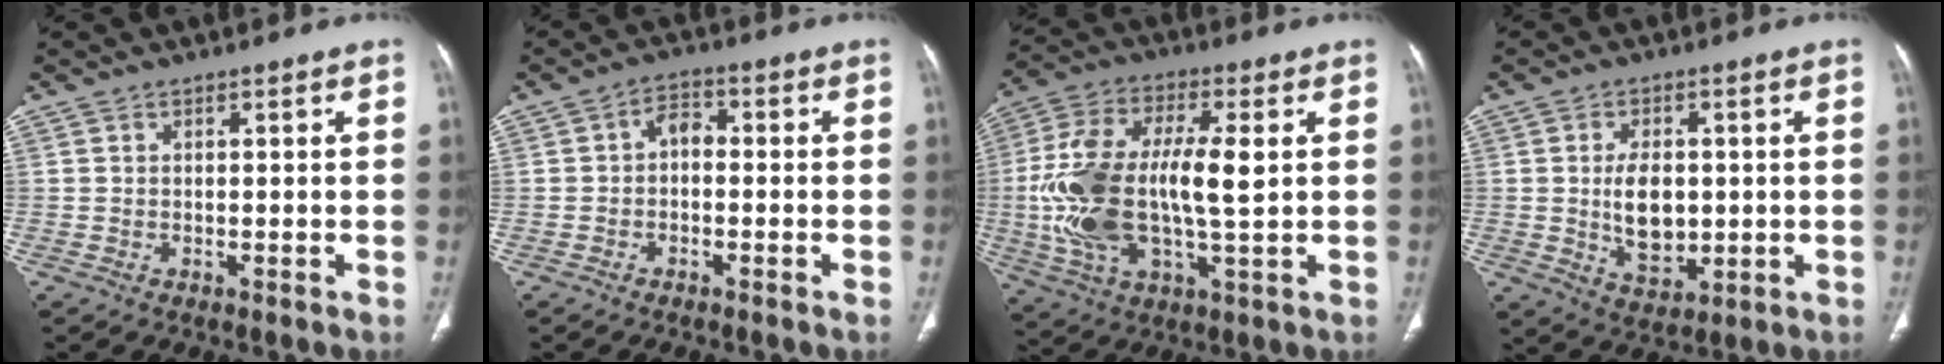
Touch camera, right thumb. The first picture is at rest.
{"total": 3.4, "force": [-0.6, 2.3, 2.5], "torque": [-0.032, 0.019, -0.020]}
{"total": 19.4, "force": [0.8, 8.1, 17.6], "torque": [-0.365, 0.010, 0.012]}
{"total": 8.9, "force": [0.1, 5.6, 6.9], "torque": [-0.097, -0.010, 0.011]}